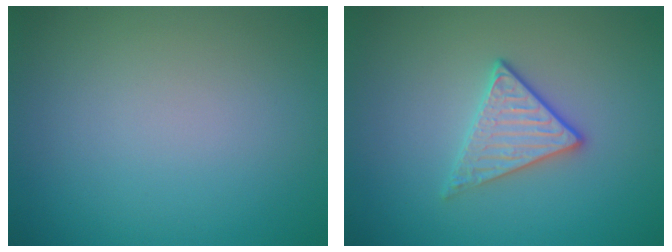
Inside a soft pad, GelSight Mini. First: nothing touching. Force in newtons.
{"total": 2.8, "press": 2.6, "slide": 1.1}